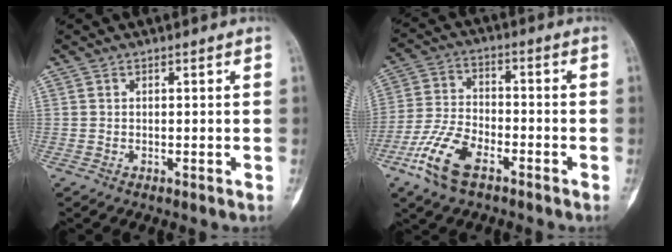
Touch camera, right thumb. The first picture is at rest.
{"total": 11.1, "force": [-6.3, 5.1, 7.6], "torque": [-0.162, 0.019, -0.126]}